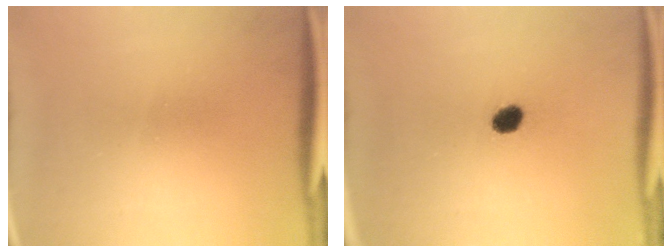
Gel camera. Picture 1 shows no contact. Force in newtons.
{"total": 3.9}